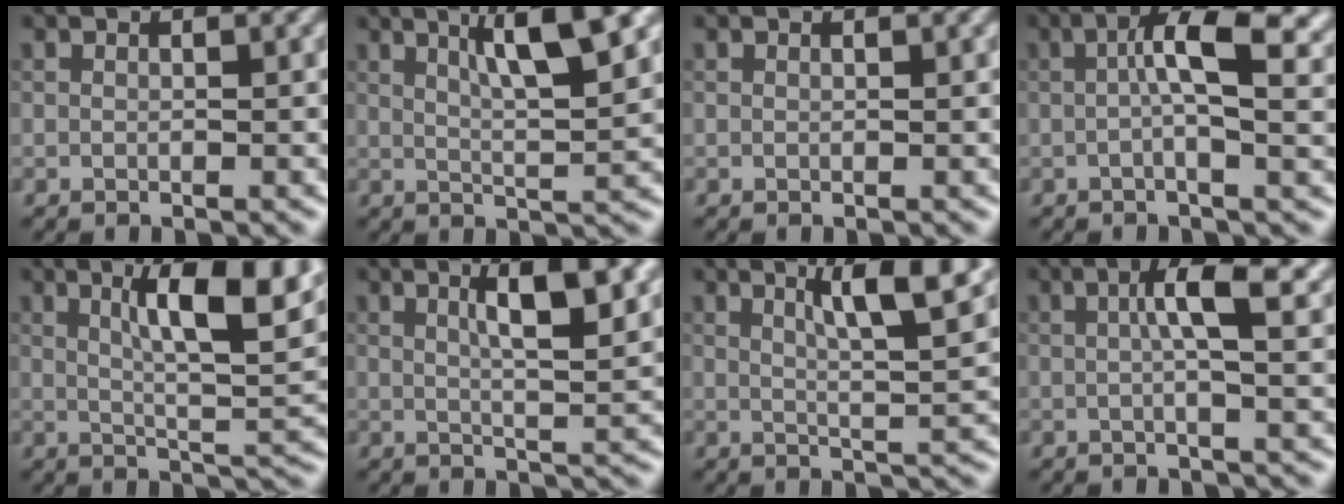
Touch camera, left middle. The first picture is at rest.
{"total": 7.2, "force": [3.3, 1.4, 6.2], "torque": [-0.086, 0.008, 0.053]}
{"total": 0.0}
{"total": 7.1, "force": [0.9, 2.1, 6.8], "torque": [-0.114, 0.013, 0.006]}
{"total": 9.5, "force": [3.8, 2.3, 8.4], "torque": [-0.120, 0.001, 0.062]}
{"total": 7.1, "force": [2.6, 1.8, 6.3], "torque": [-0.080, 0.008, 0.040]}
{"total": 7.0, "force": [3.3, 1.3, 6.0], "torque": [-0.083, 0.006, 0.053]}
{"total": 5.2, "force": [1.2, 1.1, 5.0], "torque": [-0.081, 0.008, 0.017]}